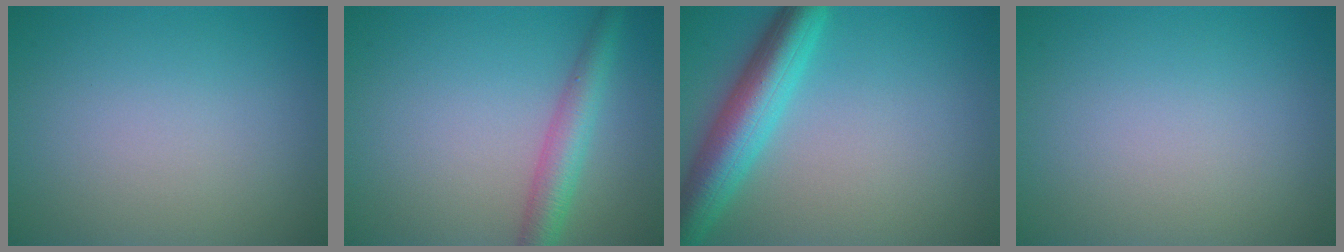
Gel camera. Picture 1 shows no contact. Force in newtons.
{"total": 3.6, "press": 3.6, "slide": 0.1}
{"total": 6.3, "press": 6.3, "slide": 0.3}
{"total": 0.0}